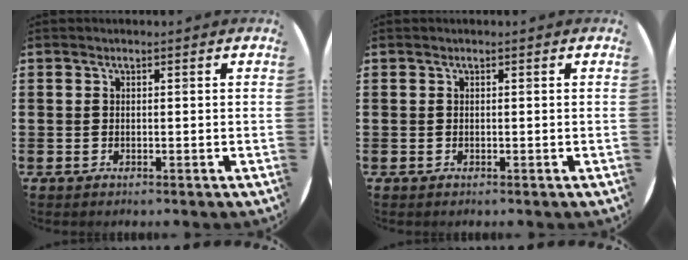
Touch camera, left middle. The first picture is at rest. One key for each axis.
{"total": 0.0}